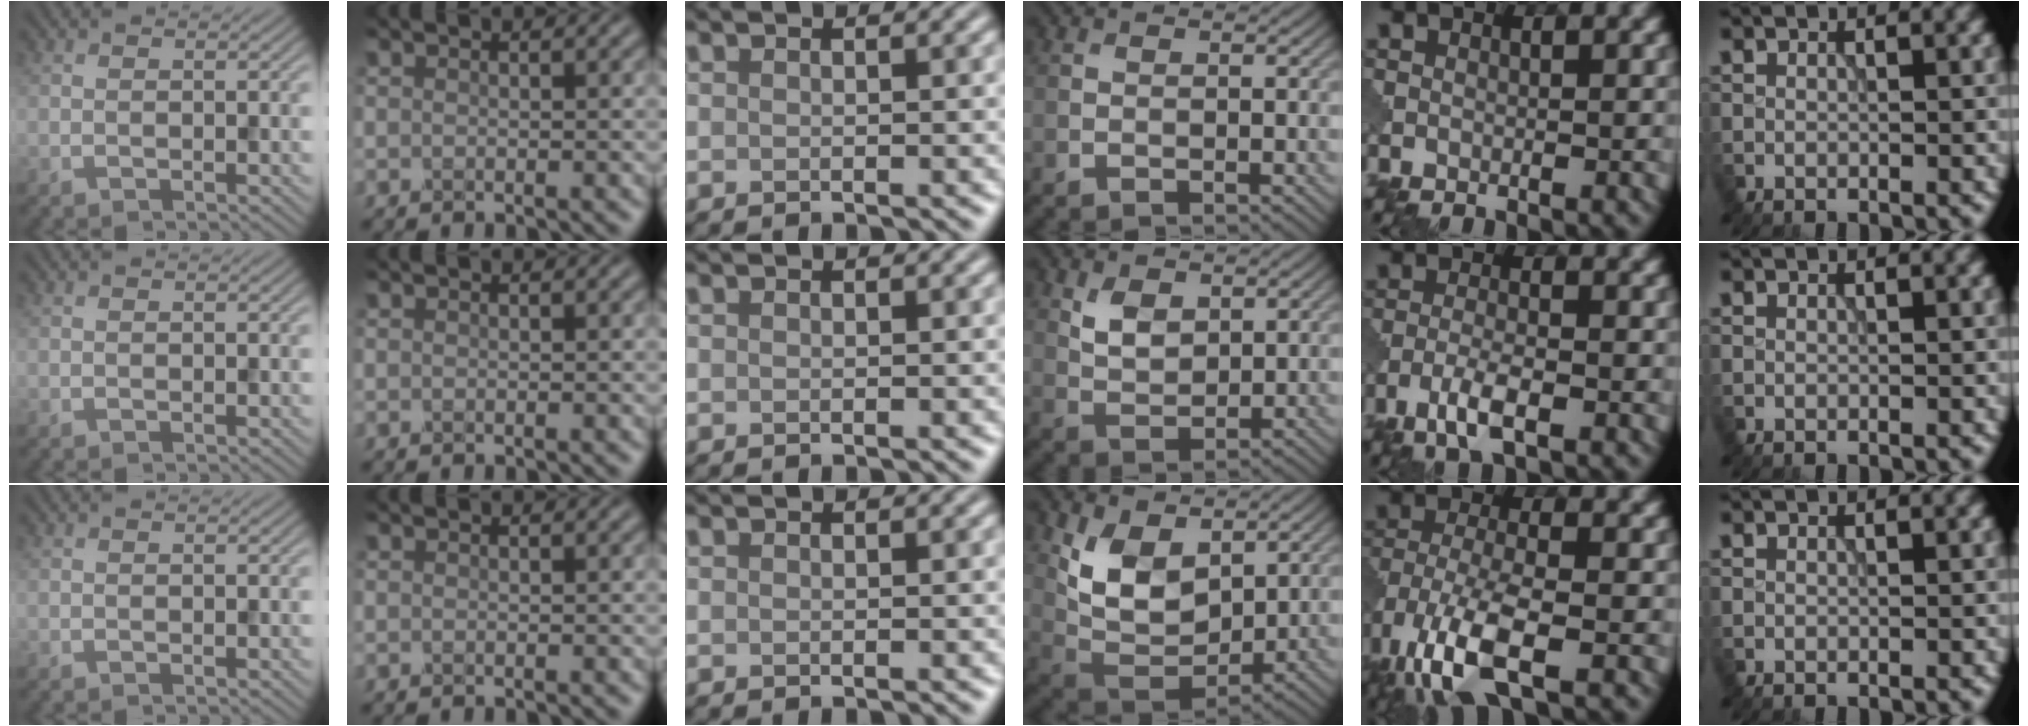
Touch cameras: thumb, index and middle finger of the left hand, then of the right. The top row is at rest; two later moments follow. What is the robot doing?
{"motion": "squeeze", "object": "clothespin"}